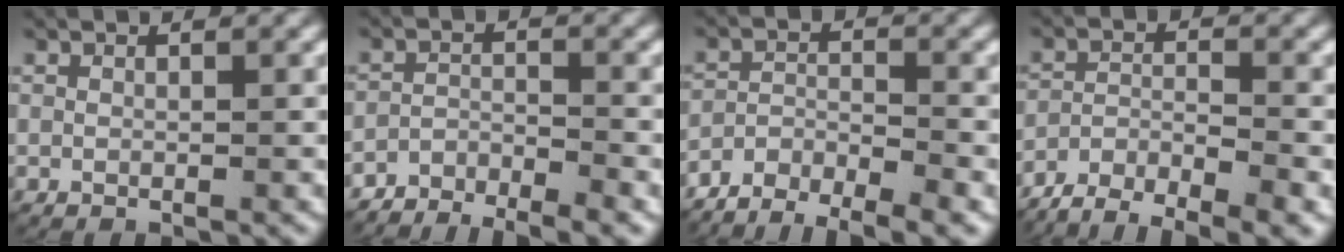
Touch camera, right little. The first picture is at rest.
{"total": 6.3, "force": [-5.7, 2.0, 1.6], "torque": [-0.024, -0.016, -0.095]}
{"total": 8.1, "force": [-7.2, 2.9, 2.5], "torque": [-0.037, -0.021, -0.117]}
{"total": 9.2, "force": [-8.0, 3.3, 3.2], "torque": [-0.048, -0.026, -0.125]}